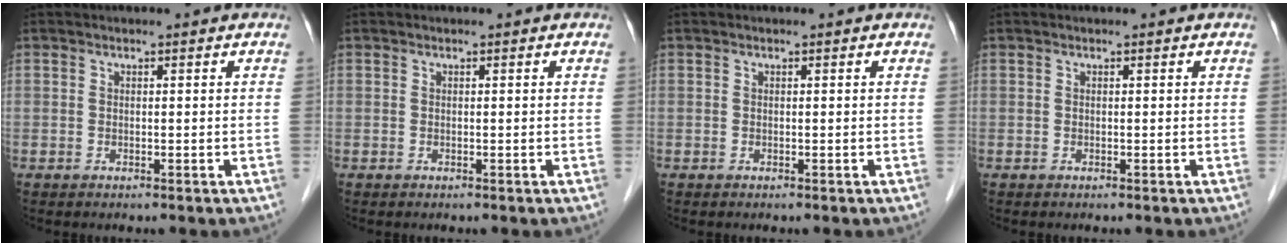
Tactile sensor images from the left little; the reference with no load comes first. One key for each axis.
{"total": 0.0}
{"total": 0.0}
{"total": 0.0}